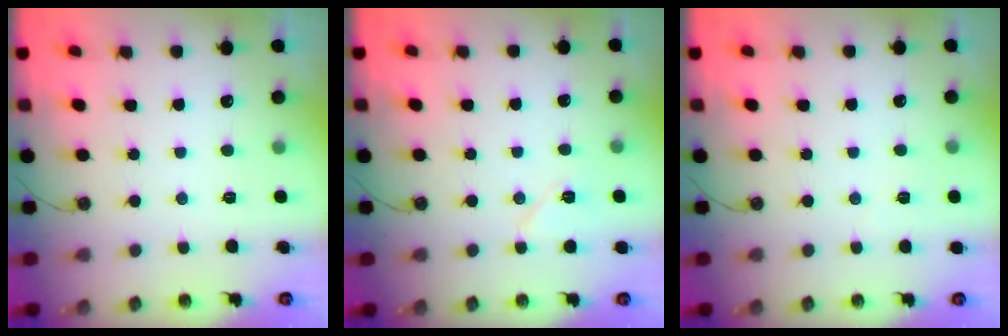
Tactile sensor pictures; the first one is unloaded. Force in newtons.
{"total": 6.7, "press": 6.5, "slide": 1.6}
{"total": 2.0, "press": 1.9, "slide": 0.8}